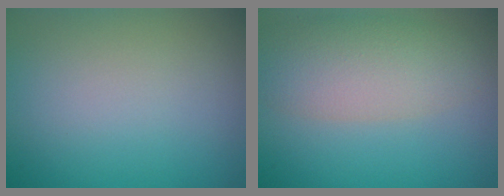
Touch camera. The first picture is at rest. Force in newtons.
{"total": 5.6, "press": 5.6, "slide": 0.3}